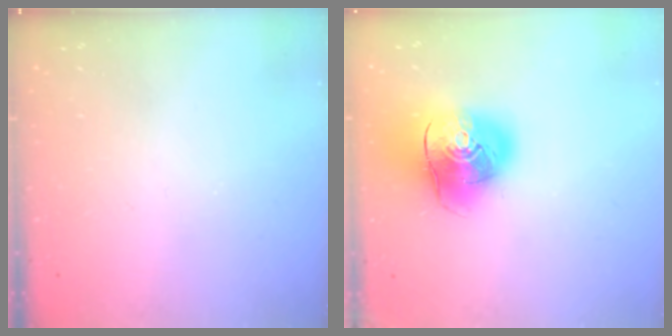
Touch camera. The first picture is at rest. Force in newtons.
{"total": 14.8, "press": 14.7, "slide": 2.1}